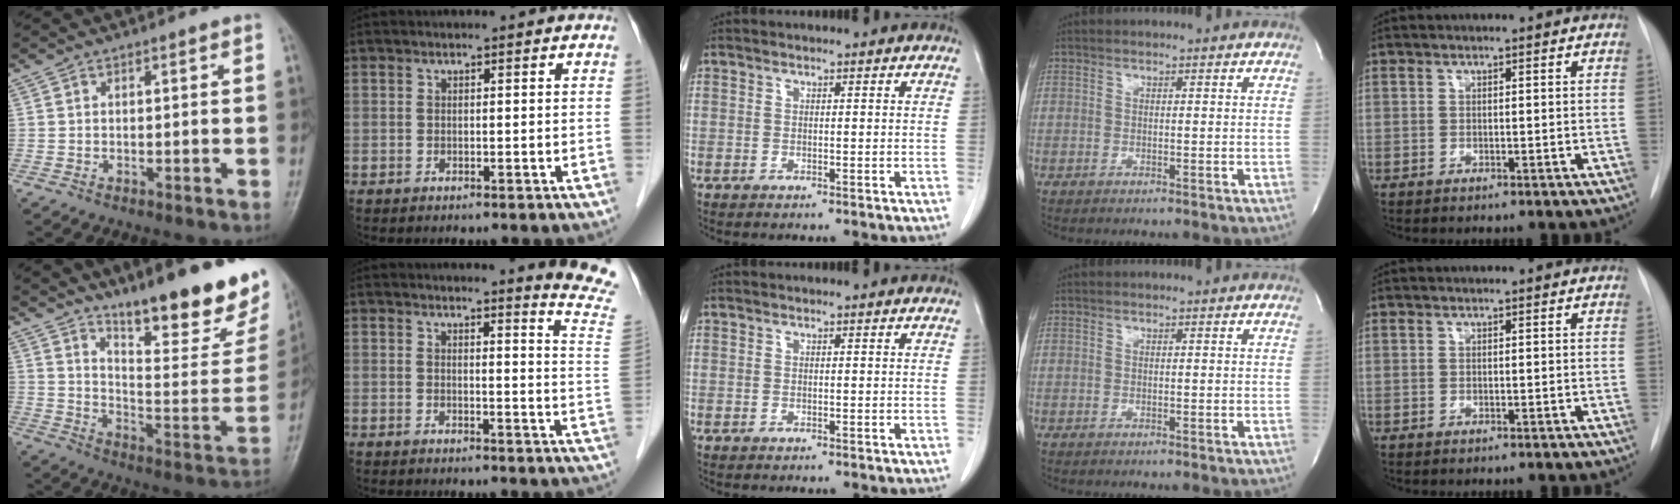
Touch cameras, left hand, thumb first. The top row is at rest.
{"thumb": {"total": 23.0, "force": [16.2, 5.4, 15.5], "torque": [-0.185, -0.105, 0.241]}, "index": {"total": 9.2, "force": [8.9, -1.6, 1.8], "torque": [-0.018, -0.099, 0.079]}}